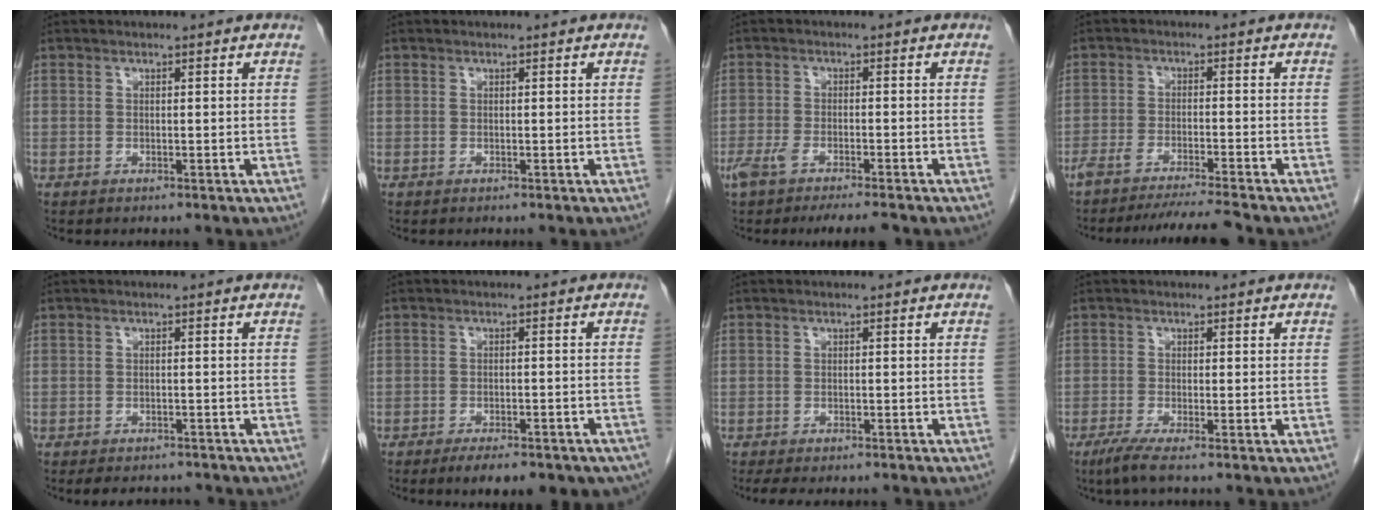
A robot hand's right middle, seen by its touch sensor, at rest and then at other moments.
{"total": 0.0}
{"total": 8.1, "force": [-6.3, 1.3, 4.8], "torque": [-0.076, -0.010, -0.098]}
{"total": 8.1, "force": [-7.4, -1.3, 3.1], "torque": [-0.029, -0.015, -0.118]}
{"total": 5.4, "force": [-4.8, 1.9, 1.5], "torque": [-0.014, -0.001, -0.062]}
{"total": 10.4, "force": [-7.9, 3.4, 5.7], "torque": [-0.056, 0.002, -0.098]}
{"total": 5.8, "force": [-4.9, 1.9, 2.6], "torque": [-0.031, -0.007, -0.068]}
{"total": 2.6, "force": [-1.7, -0.2, 2.0], "torque": [-0.045, -0.011, -0.037]}